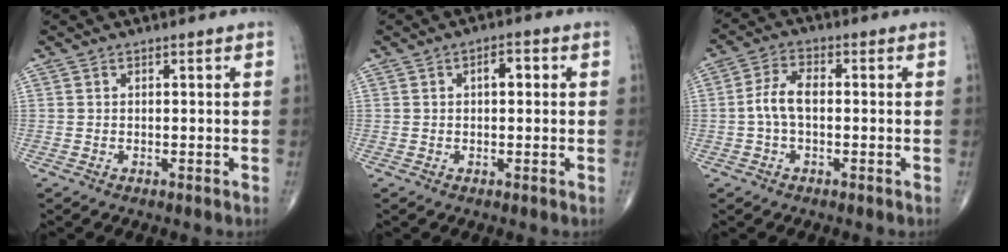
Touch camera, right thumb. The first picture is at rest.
{"total": 3.3, "force": [0.7, 1.6, 2.8], "torque": [-0.035, 0.006, 0.006]}
{"total": 5.5, "force": [-0.5, 2.9, 4.6], "torque": [-0.094, 0.019, -0.016]}